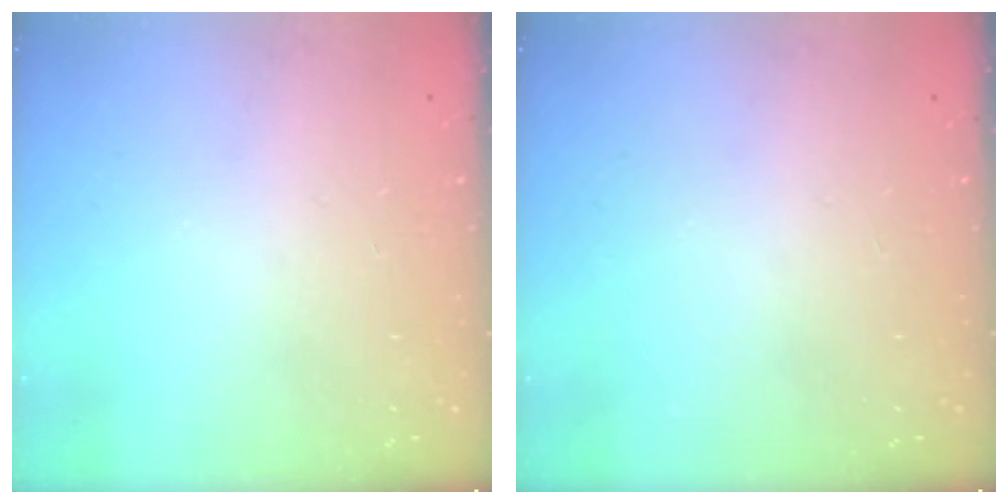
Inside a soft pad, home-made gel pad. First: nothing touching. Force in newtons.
{"total": 0.0}